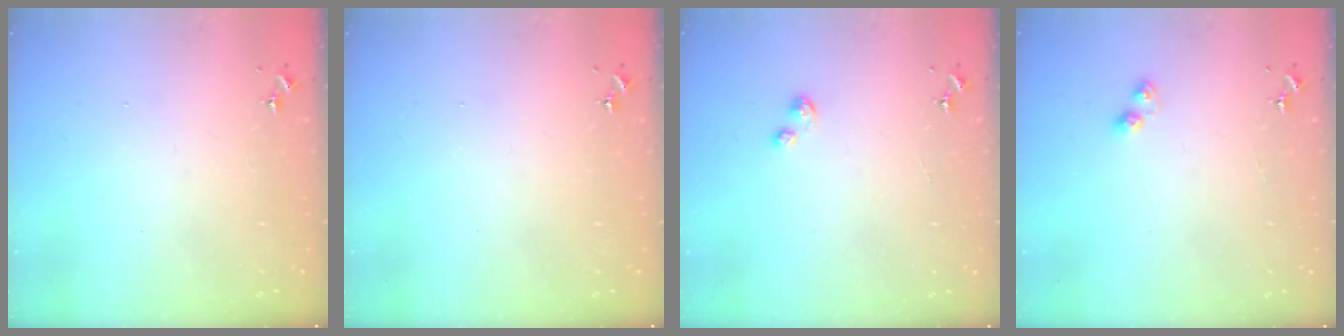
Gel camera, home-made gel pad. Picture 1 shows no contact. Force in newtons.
{"total": 0.0}
{"total": 2.2, "press": 2.2, "slide": 0.3}
{"total": 3.1, "press": 3.0, "slide": 1.0}